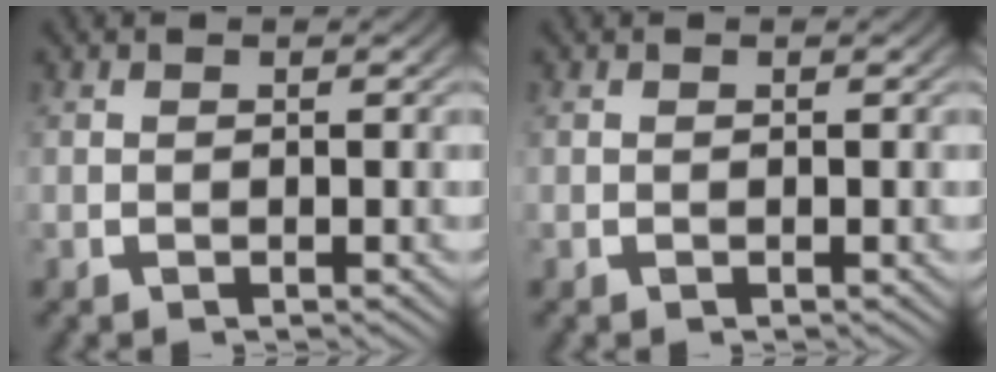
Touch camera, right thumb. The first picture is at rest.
{"total": 0.0}